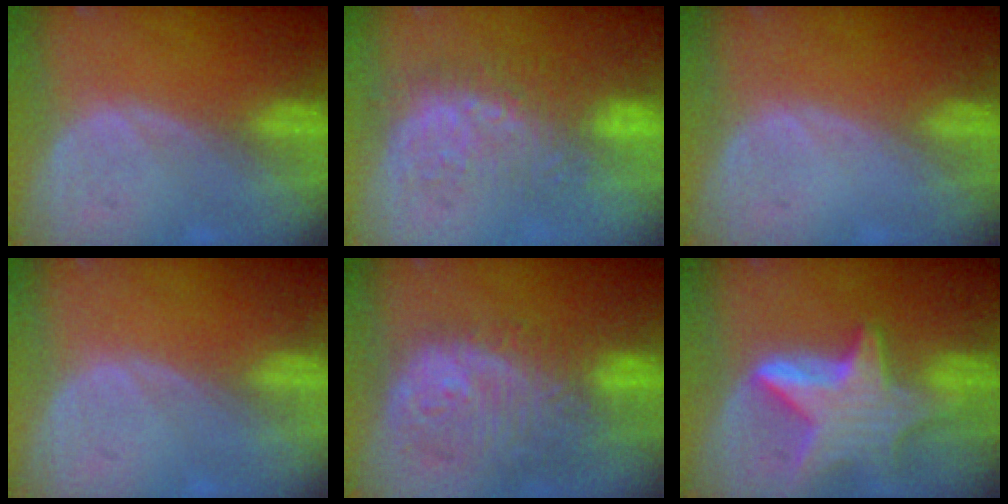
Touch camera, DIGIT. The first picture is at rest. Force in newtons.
{"total": 8.8, "press": 8.6, "slide": 2.0}
{"total": 0.0}
{"total": 0.0}
{"total": 12.0, "press": 10.7, "slide": 5.5}
{"total": 9.5, "press": 9.5, "slide": 0.7}